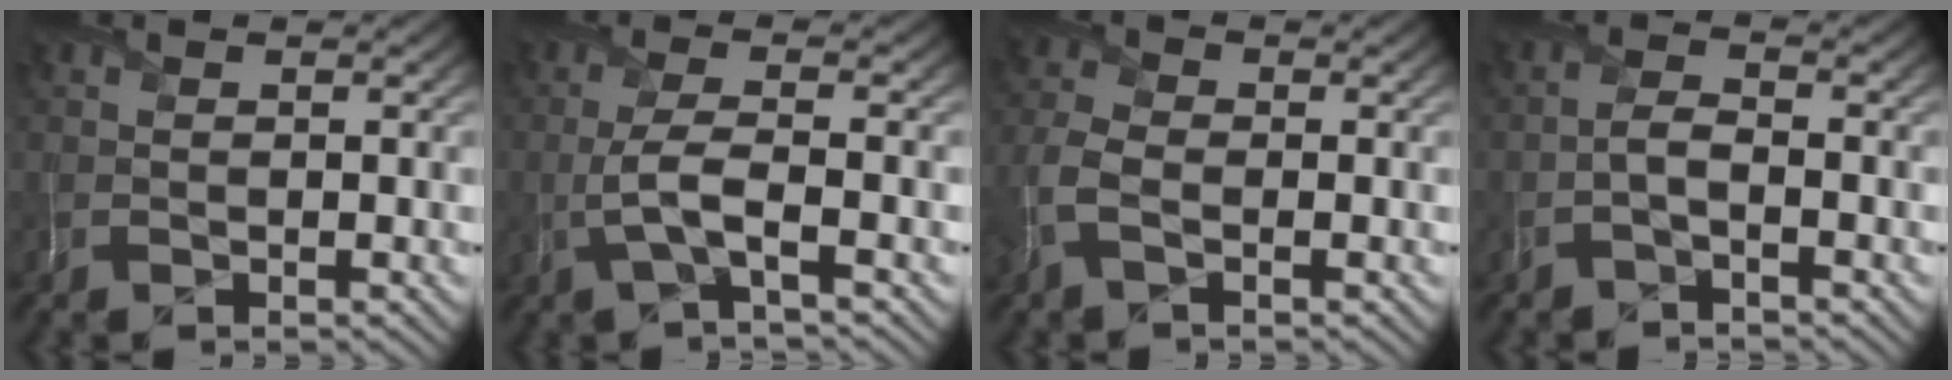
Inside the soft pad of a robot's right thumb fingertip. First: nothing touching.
{"total": 3.9, "force": [-1.1, 0.7, 3.7], "torque": [-0.077, 0.010, -0.032]}
{"total": 4.7, "force": [-1.5, 2.5, 3.6], "torque": [-0.101, -0.004, -0.043]}
{"total": 1.7, "force": [-1.0, 0.3, 1.3], "torque": [-0.029, 0.007, -0.029]}